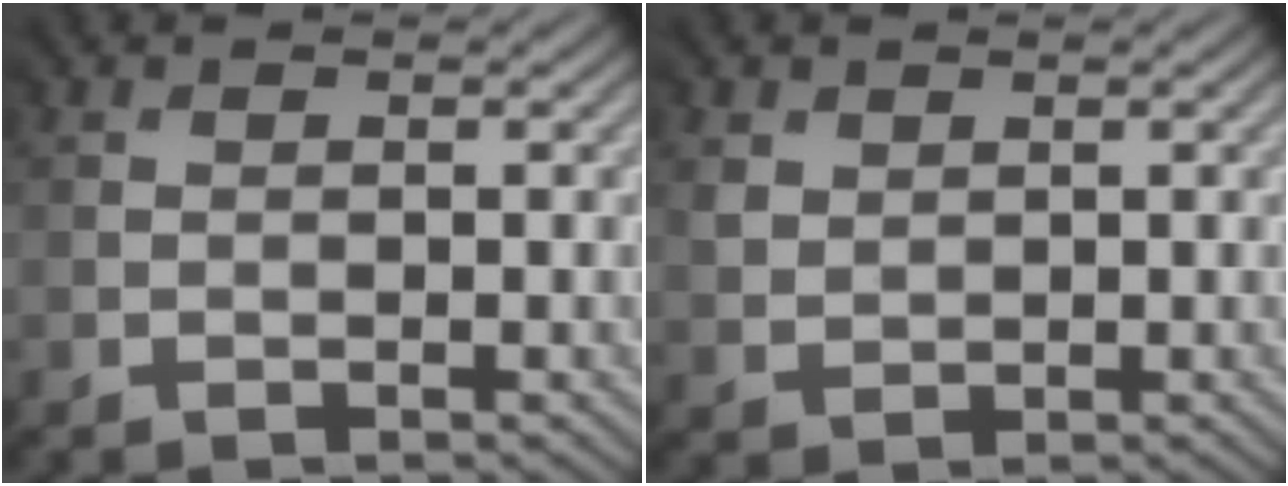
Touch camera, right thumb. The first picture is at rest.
{"total": 2.4, "force": [1.8, 1.2, -1.0], "torque": [0.015, 0.001, 0.034]}